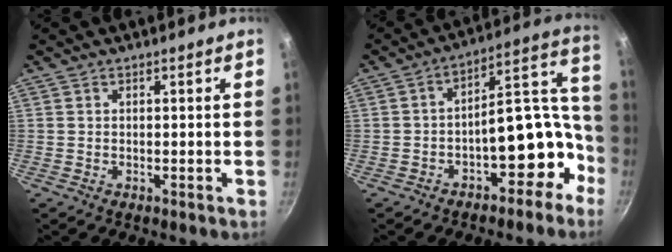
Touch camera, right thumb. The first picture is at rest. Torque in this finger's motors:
{"motor_torque": [1.47, 1.34, 1.29, -0.70, 0.04]}